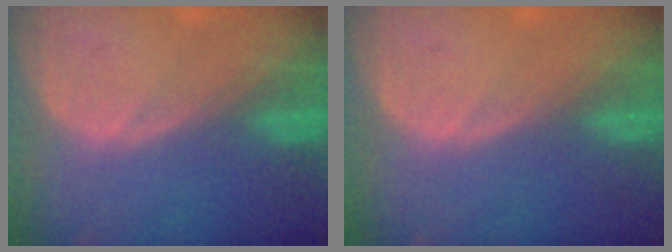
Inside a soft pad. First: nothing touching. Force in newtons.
{"total": 0.0}